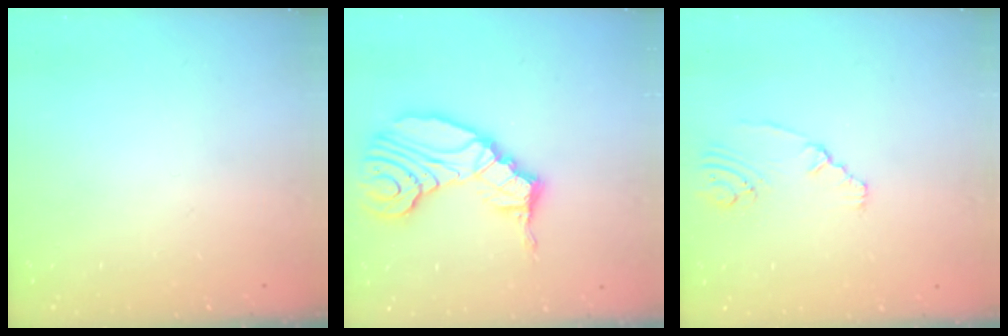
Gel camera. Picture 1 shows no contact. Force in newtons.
{"total": 18.1, "press": 17.4, "slide": 4.9}
{"total": 2.2, "press": 2.1, "slide": 0.6}